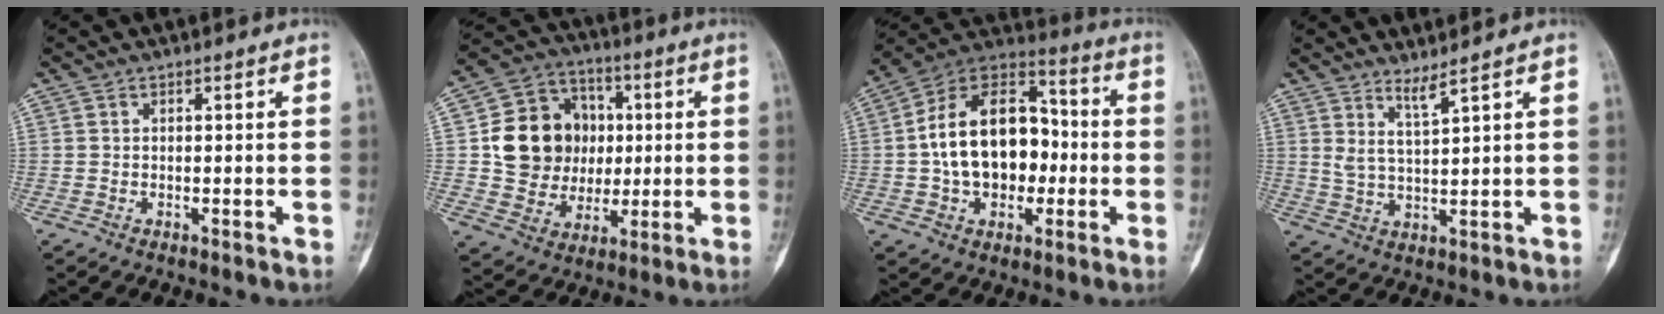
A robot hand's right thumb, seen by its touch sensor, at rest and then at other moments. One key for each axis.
{"total": 16.5, "fx": 1.7, "fy": 14.3, "fz": 8.1, "tx": -0.097, "ty": 0.017, "tz": 0.039}
{"total": 20.0, "fx": -0.9, "fy": 13.4, "fz": 14.8, "tx": -0.211, "ty": 0.039, "tz": -0.018}
{"total": 3.6, "fx": 2.8, "fy": -0.4, "fz": 2.3, "tx": -0.051, "ty": -0.040, "tz": 0.061}